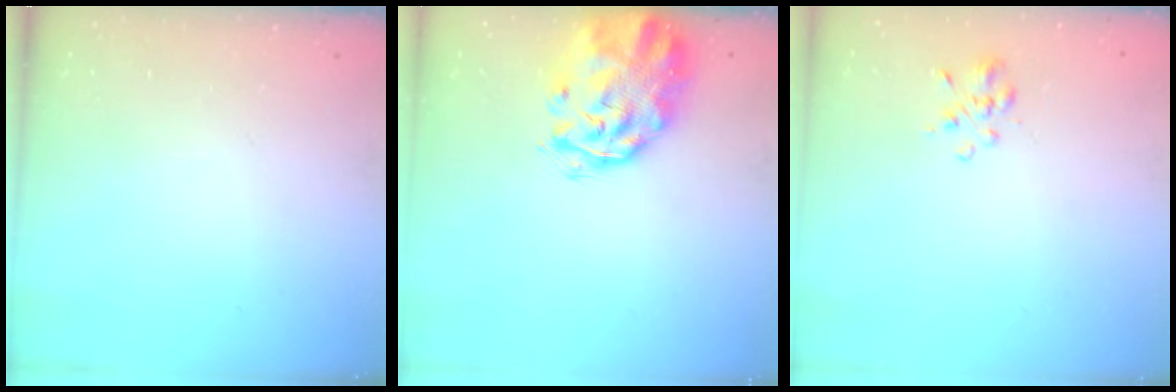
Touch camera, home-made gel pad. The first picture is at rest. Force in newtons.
{"total": 3.4, "press": 3.3, "slide": 1.1}
{"total": 2.8, "press": 2.6, "slide": 1.2}